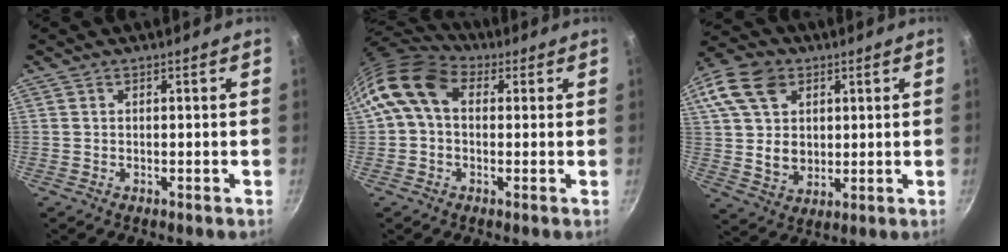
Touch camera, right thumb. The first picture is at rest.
{"total": 12.2, "force": [2.8, 8.5, 8.2], "torque": [-0.145, 0.020, 0.030]}
{"total": 19.0, "force": [6.7, 14.3, 10.5], "torque": [-0.209, 0.010, 0.124]}